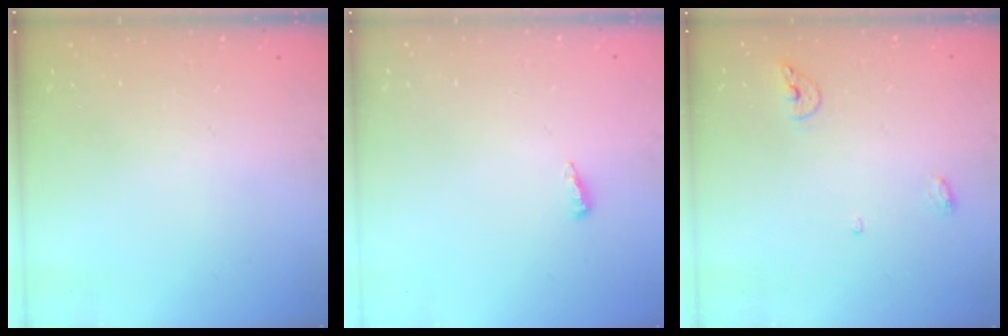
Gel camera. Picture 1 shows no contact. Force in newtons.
{"total": 3.7, "press": 3.6, "slide": 0.4}
{"total": 6.2, "press": 6.1, "slide": 1.1}